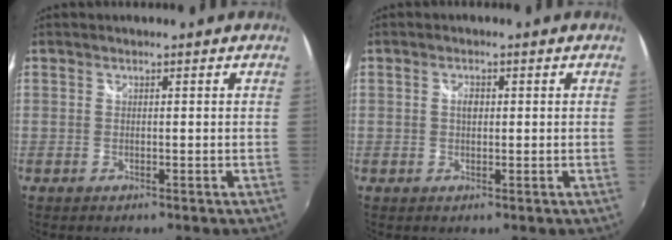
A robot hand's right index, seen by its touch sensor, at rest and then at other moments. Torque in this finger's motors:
{"motor_torque": [0.73, 0.16, 0.25, 0.04]}